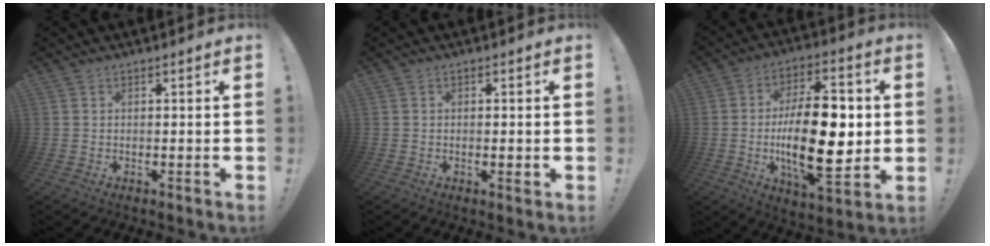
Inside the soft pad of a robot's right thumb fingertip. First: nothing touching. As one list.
[{"total": 1.8, "force": [-0.3, 0.4, 1.7], "torque": [-0.018, -0.003, -0.006]}, {"total": 23.6, "force": [-1.3, 10.9, 20.9], "torque": [-0.363, -0.007, -0.021]}]